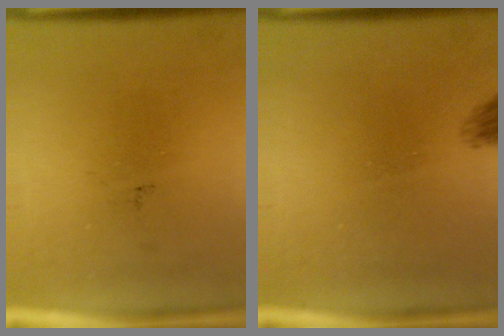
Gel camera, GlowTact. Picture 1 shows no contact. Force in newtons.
{"total": 1.3}